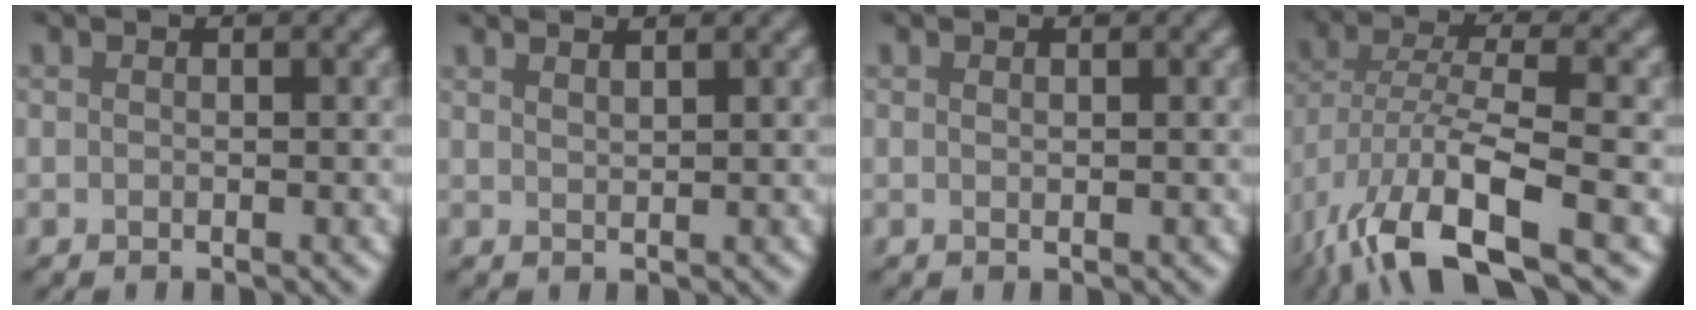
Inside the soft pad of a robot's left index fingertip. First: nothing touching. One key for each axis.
{"total": 1.7, "fx": 1.3, "fy": 0.5, "fz": 0.9, "tx": 0.002, "ty": 0.003, "tz": 0.008}
{"total": 0.0}
{"total": 10.1, "fx": -5.4, "fy": 3.5, "fz": 7.9, "tx": -0.148, "ty": -0.005, "tz": -0.105}